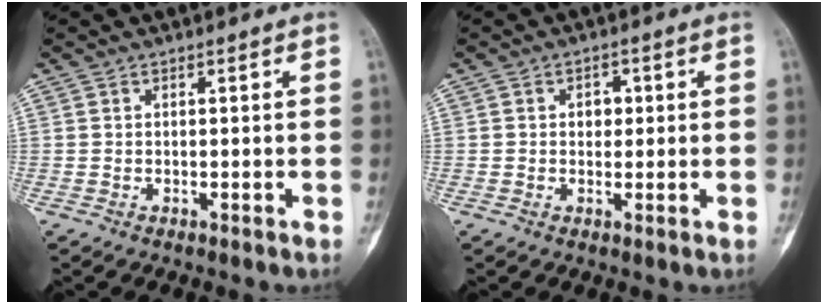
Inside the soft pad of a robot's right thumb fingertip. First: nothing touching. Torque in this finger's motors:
{"motor_torque": [0.52, -0.11, 0.24, -0.03, 0.02]}